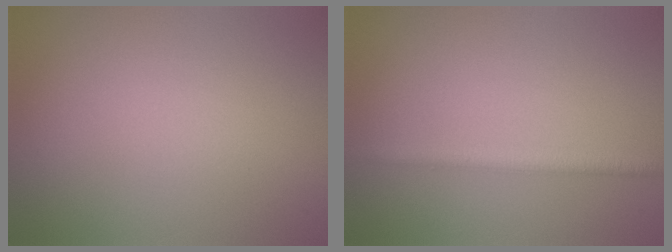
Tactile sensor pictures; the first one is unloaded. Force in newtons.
{"total": 2.1, "press": 2.1, "slide": 0.2}